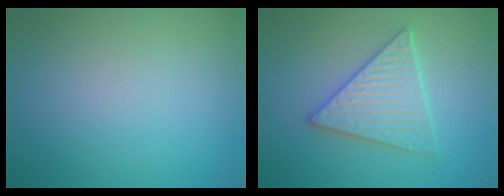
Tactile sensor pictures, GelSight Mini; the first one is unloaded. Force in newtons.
{"total": 4.0, "press": 4.0, "slide": 0.5}